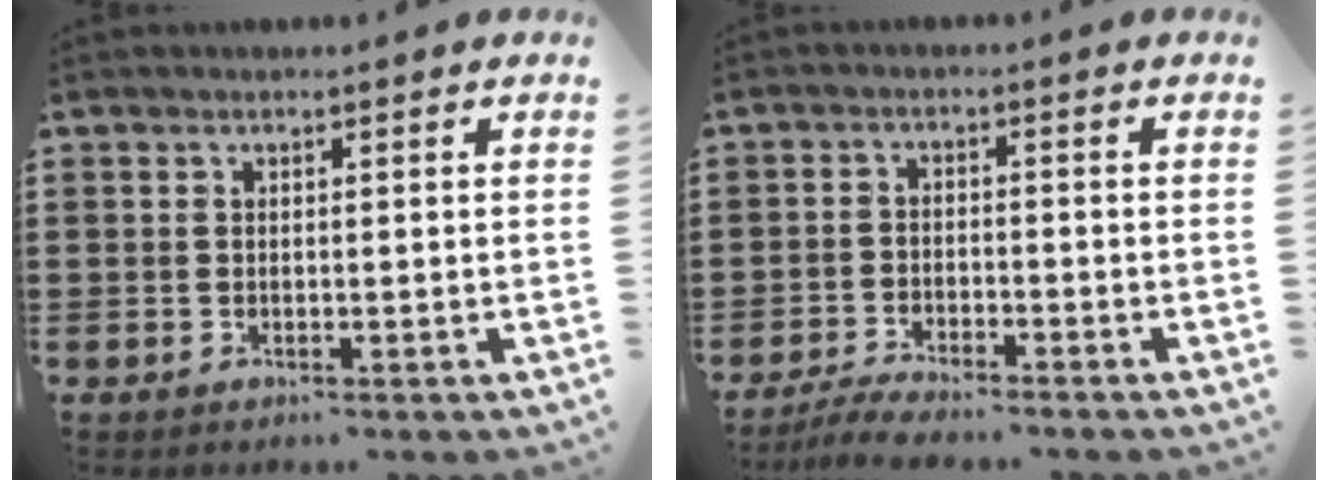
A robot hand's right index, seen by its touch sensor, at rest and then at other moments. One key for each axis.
{"total": 3.4, "fx": -3.4, "fy": 0.0, "fz": 0.5, "tx": -0.011, "ty": 0.003, "tz": -0.070}